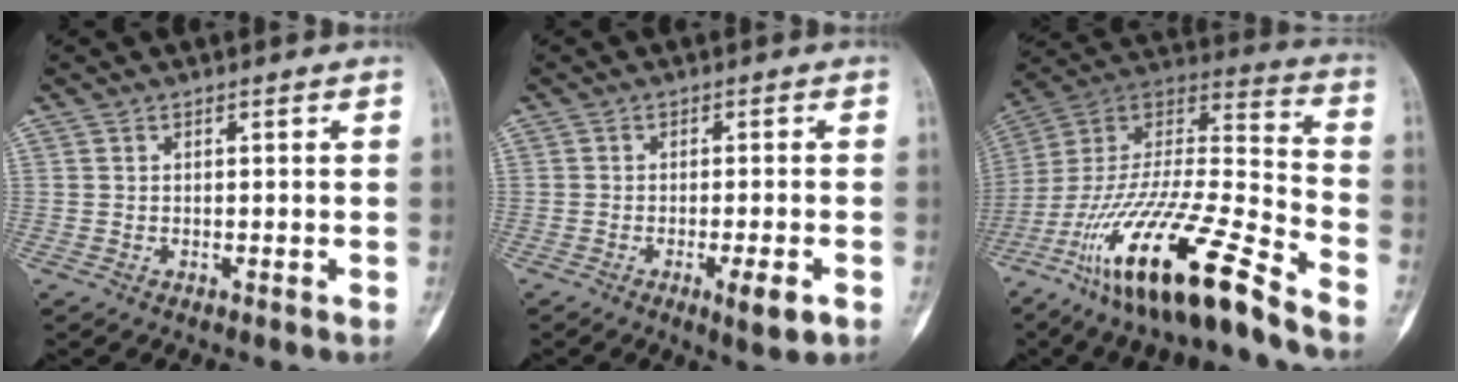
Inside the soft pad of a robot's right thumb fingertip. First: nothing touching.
{"total": 4.7, "force": [-2.0, 0.8, 4.2], "torque": [-0.066, -0.004, -0.029]}
{"total": 26.3, "force": [-16.8, 5.0, 19.6], "torque": [-0.393, 0.047, -0.303]}